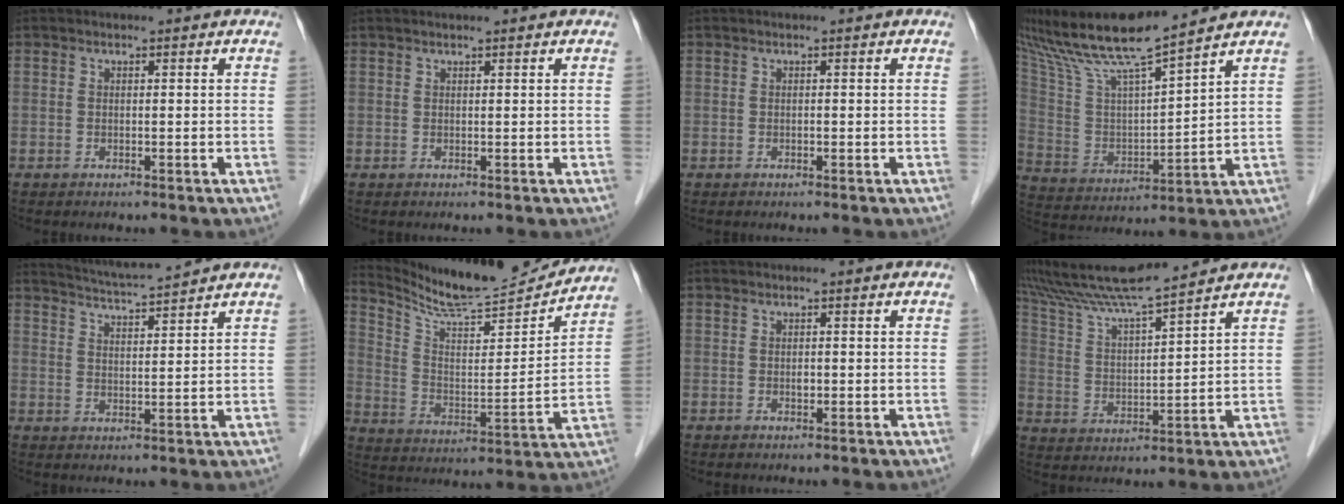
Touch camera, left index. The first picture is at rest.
{"total": 1.0, "force": [-0.9, -0.5, 0.1], "torque": [0.002, 0.009, -0.011]}
{"total": 2.1, "force": [-2.1, -0.4, -0.5], "torque": [0.009, -0.006, -0.035]}
{"total": 12.8, "force": [10.6, -0.8, 7.2], "torque": [-0.146, 0.004, 0.208]}
{"total": 4.8, "force": [4.4, -1.5, 1.2], "torque": [-0.032, 0.000, 0.079]}
{"total": 14.5, "force": [14.0, 0.1, 3.7], "torque": [-0.077, -0.035, 0.224]}
{"total": 2.1, "force": [-2.1, 0.0, -0.1], "torque": [0.002, -0.005, -0.035]}
{"total": 10.7, "force": [9.4, -1.6, 4.9], "torque": [-0.103, 0.009, 0.174]}